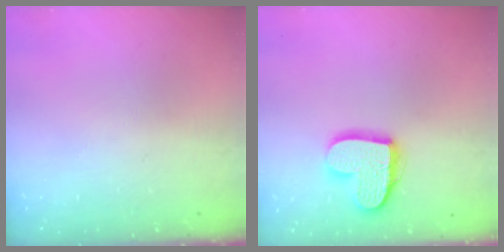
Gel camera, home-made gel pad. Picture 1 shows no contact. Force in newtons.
{"total": 14.1, "press": 14.0, "slide": 1.0}